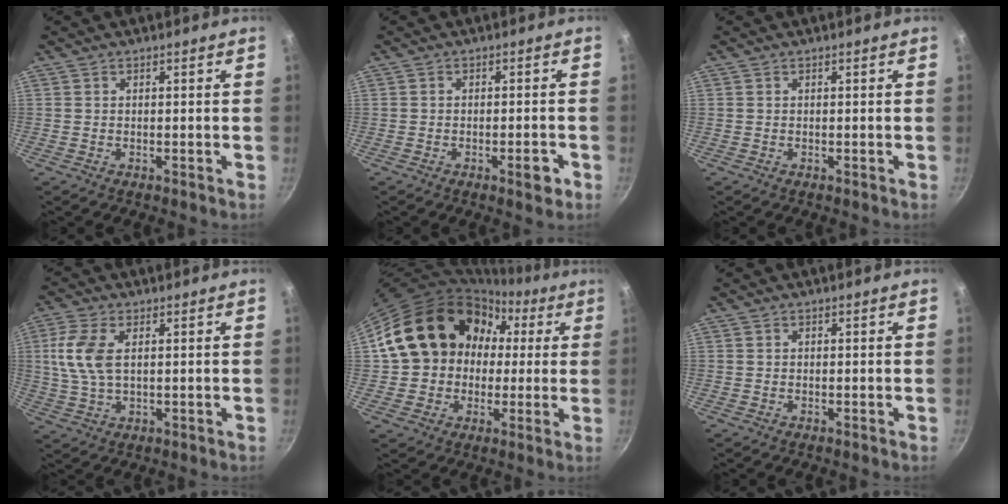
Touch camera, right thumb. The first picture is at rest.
{"total": 3.3, "force": [-1.6, 1.2, 2.7], "torque": [-0.026, 0.014, -0.019]}
{"total": 0.0}
{"total": 8.6, "force": [1.7, 4.5, 7.1], "torque": [-0.151, 0.006, 0.034]}
{"total": 19.3, "force": [2.7, 16.3, 9.8], "torque": [-0.133, 0.055, 0.046]}
{"total": 0.0}